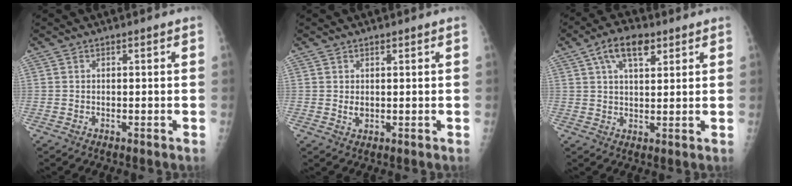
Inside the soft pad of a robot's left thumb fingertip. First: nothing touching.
{"total": 1.9, "force": [0.7, 1.1, 1.3], "torque": [-0.019, -0.007, 0.017]}
{"total": 7.9, "force": [4.0, 3.8, 5.7], "torque": [-0.086, -0.004, 0.067]}